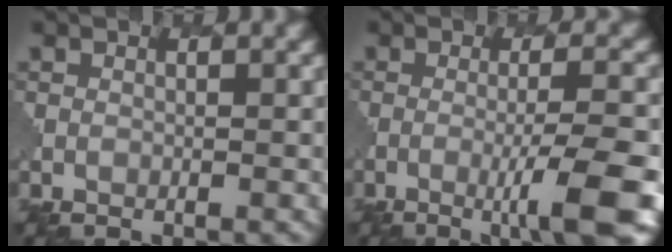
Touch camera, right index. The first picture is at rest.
{"total": 5.8, "force": [-1.9, 0.6, 5.4], "torque": [-0.082, 0.003, -0.035]}